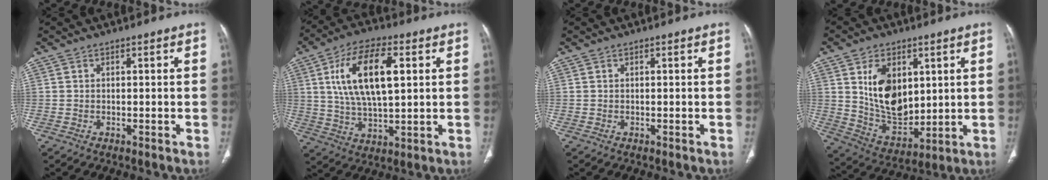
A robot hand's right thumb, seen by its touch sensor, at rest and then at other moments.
{"total": 15.6, "force": [4.0, 6.9, 13.4], "torque": [-0.245, 0.001, 0.075]}
{"total": 0.0}
{"total": 14.1, "force": [3.9, 9.1, 10.0], "torque": [-0.135, -0.029, 0.090]}